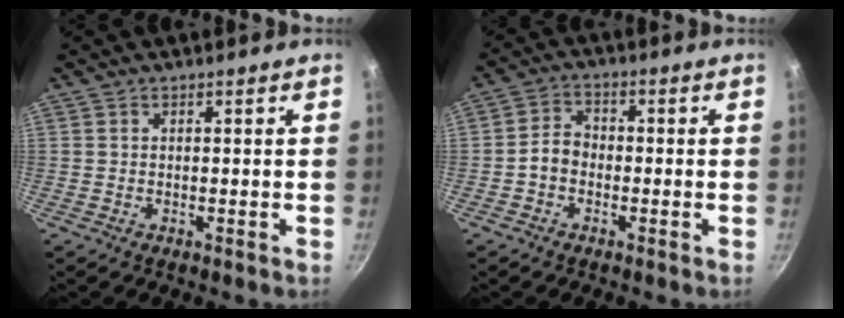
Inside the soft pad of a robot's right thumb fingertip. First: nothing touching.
{"total": 5.8, "force": [-1.7, 4.4, 3.4], "torque": [-0.042, 0.028, -0.044]}